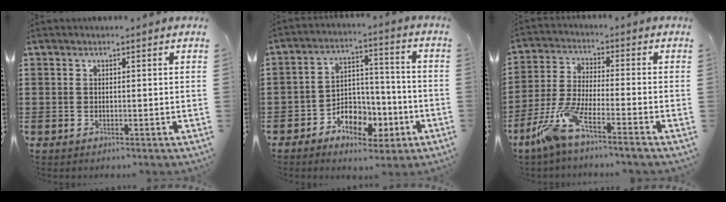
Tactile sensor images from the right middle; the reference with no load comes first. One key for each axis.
{"total": 6.7, "fx": -3.6, "fy": 4.5, "fz": 3.5, "tx": -0.043, "ty": 0.015, "tz": -0.066}
{"total": 7.7, "fx": -5.8, "fy": 0.7, "fz": 5.1, "tx": -0.128, "ty": -0.017, "tz": -0.118}